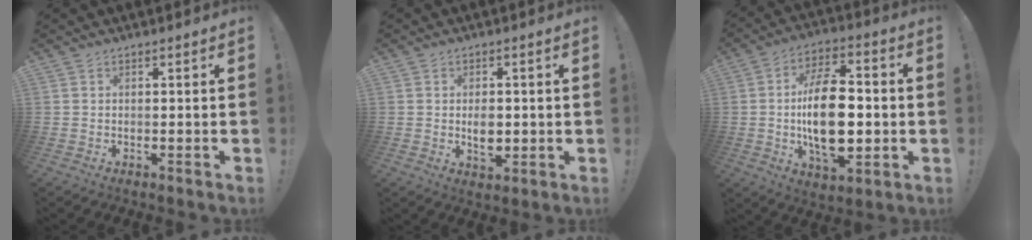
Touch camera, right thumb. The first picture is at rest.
{"total": 5.2, "force": [-0.2, 4.1, 3.1], "torque": [-0.020, -0.005, -0.005]}
{"total": 19.9, "force": [-1.4, 10.9, 16.6], "torque": [-0.300, 0.000, -0.026]}